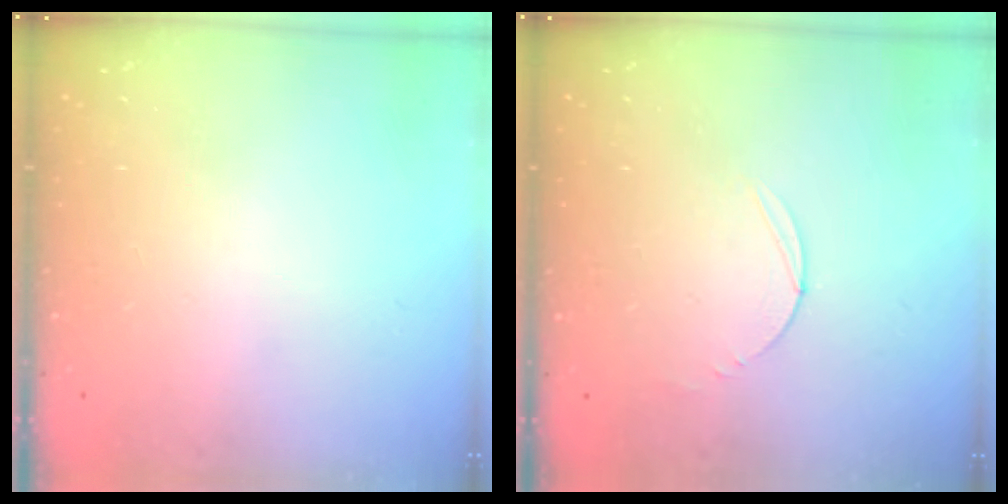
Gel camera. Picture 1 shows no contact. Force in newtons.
{"total": 3.0, "press": 3.0, "slide": 0.3}